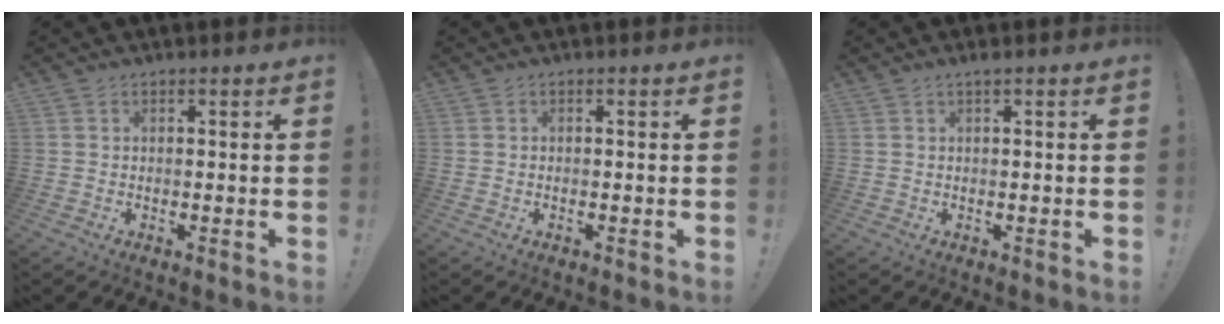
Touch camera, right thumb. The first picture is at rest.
{"total": 0.0}
{"total": 1.1, "force": [0.4, -0.3, 1.0], "torque": [-0.015, -0.002, 0.005]}